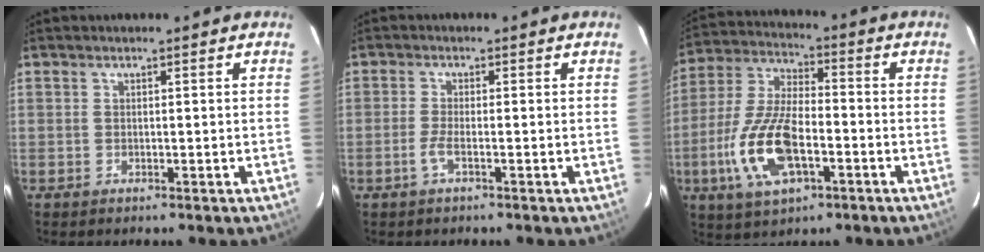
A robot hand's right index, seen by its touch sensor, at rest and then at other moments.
{"total": 2.4, "force": [-1.2, 0.2, 2.0], "torque": [-0.047, 0.000, -0.027]}
{"total": 15.6, "force": [-5.2, 6.7, 13.1], "torque": [-0.286, -0.005, -0.096]}